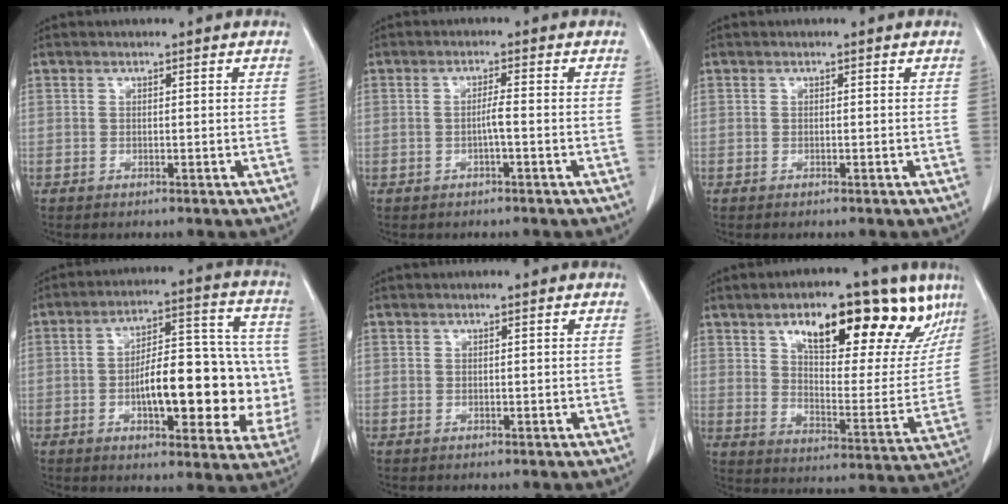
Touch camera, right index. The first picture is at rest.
{"total": 2.3, "force": [-0.6, 0.3, 2.2], "torque": [-0.043, 0.003, -0.009]}
{"total": 0.5, "force": [-0.2, 0.3, 0.4], "torque": [-0.011, -0.001, -0.003]}
{"total": 20.4, "force": [-3.1, 7.7, 18.7], "torque": [-0.223, 0.042, -0.033]}
{"total": 0.0}
{"total": 25.1, "force": [14.5, 9.0, 18.4], "torque": [-0.263, 0.025, 0.209]}